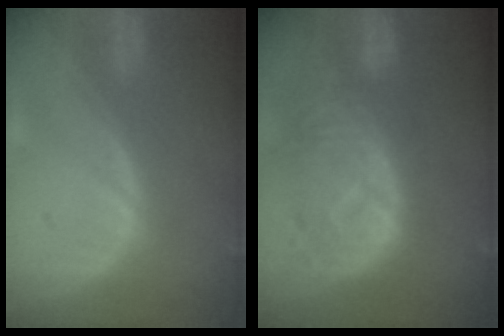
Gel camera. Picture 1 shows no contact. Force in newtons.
{"total": 10.8, "press": 9.6, "slide": 5.0}